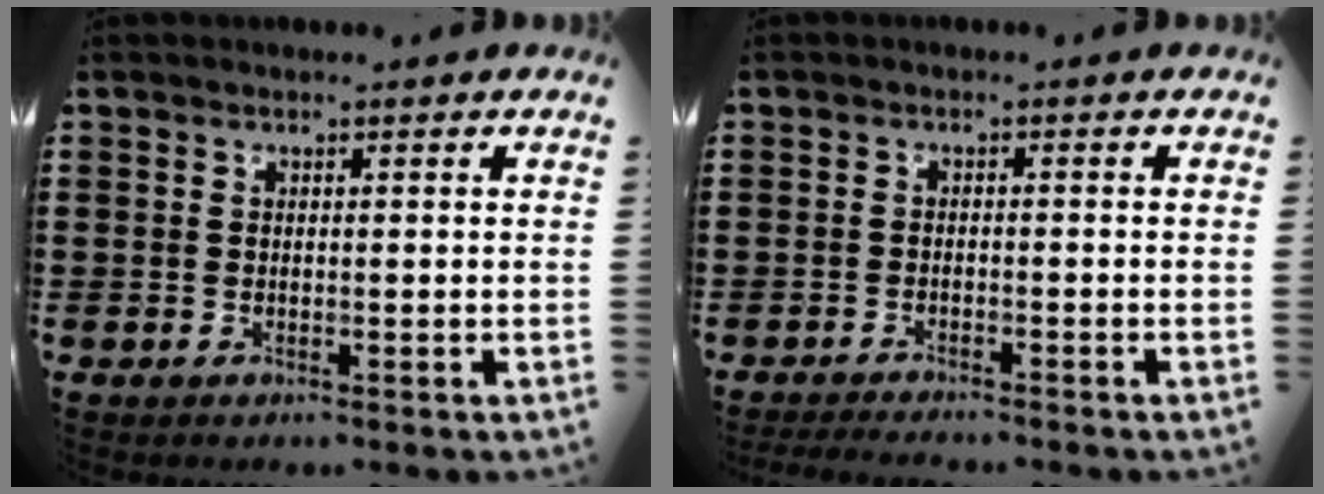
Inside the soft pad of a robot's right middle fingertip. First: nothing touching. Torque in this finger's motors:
{"motor_torque": [0.00, 0.00, -0.17, -0.01]}